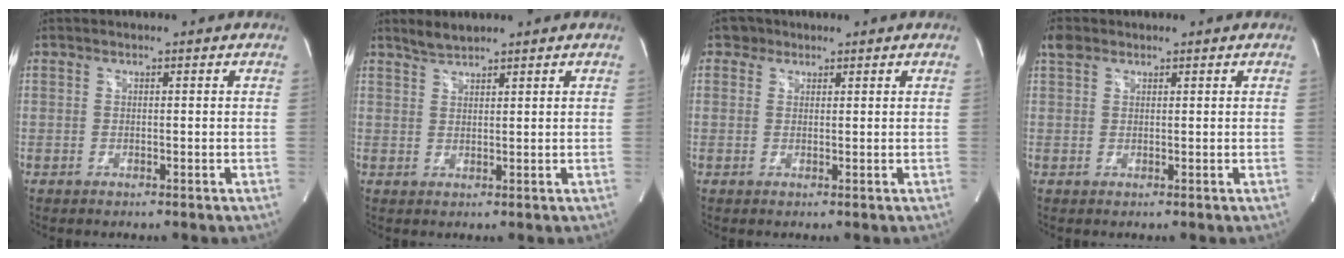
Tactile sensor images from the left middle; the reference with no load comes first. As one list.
[{"total": 2.4, "force": [2.3, 0.2, 0.6], "torque": [-0.016, 0.004, 0.047]}, {"total": 1.9, "force": [1.2, 1.5, 0.0], "torque": [0.007, 0.006, 0.012]}, {"total": 2.3, "force": [1.6, 1.4, 0.8], "torque": [-0.020, 0.017, 0.031]}]